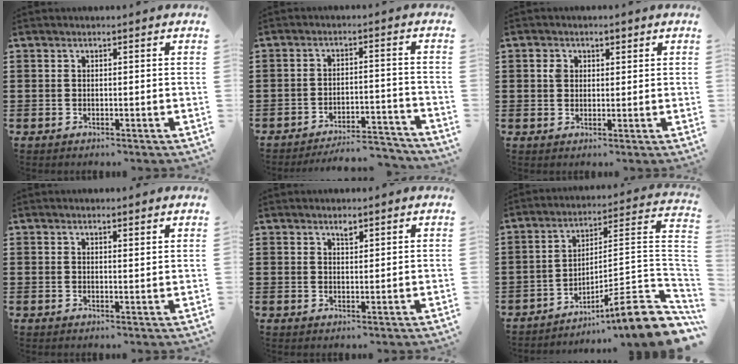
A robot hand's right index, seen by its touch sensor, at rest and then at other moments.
{"total": 5.0, "force": [-4.7, 0.4, 1.4], "torque": [-0.025, 0.000, -0.094]}
{"total": 2.2, "force": [0.8, 1.9, 1.0], "torque": [-0.027, 0.011, 0.012]}
{"total": 1.2, "force": [1.1, 0.0, 0.3], "torque": [-0.007, 0.000, 0.021]}
{"total": 1.4, "force": [1.1, 0.5, 0.7], "torque": [-0.008, -0.001, 0.019]}
{"total": 9.2, "force": [-6.1, 0.2, 6.9], "torque": [-0.090, -0.017, -0.123]}